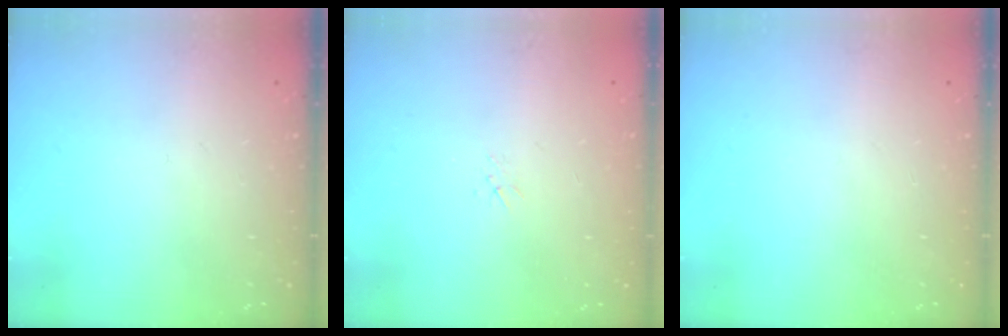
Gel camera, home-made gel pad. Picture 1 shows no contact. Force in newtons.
{"total": 1.5, "press": 1.5, "slide": 0.2}
{"total": 0.0}